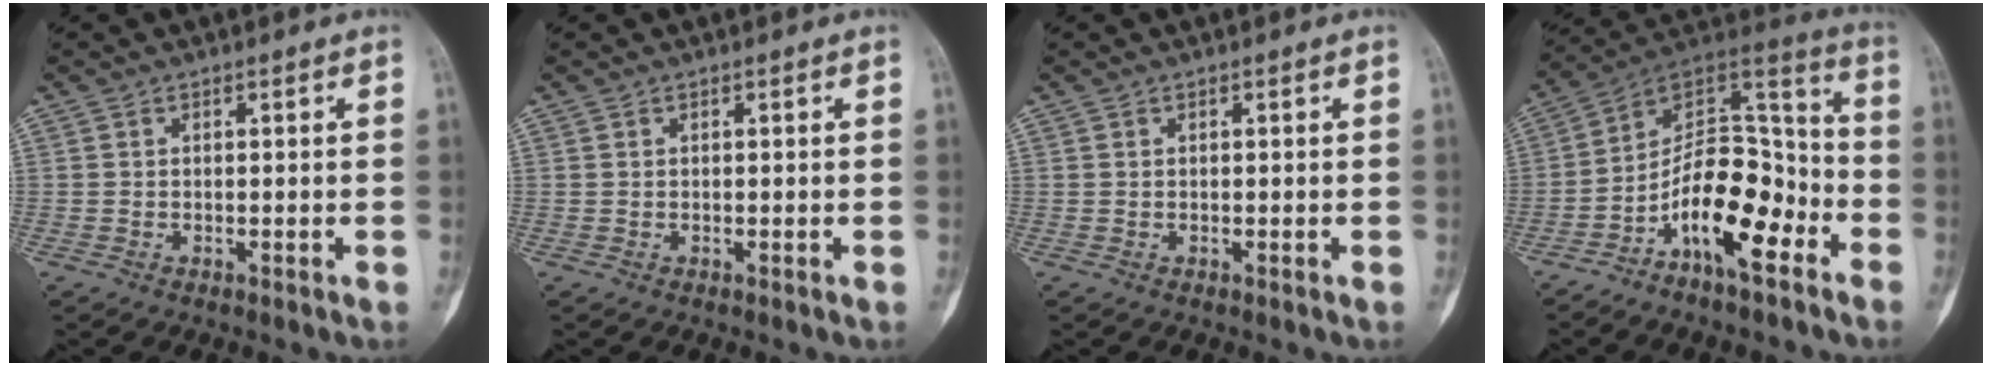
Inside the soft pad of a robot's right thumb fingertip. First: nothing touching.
{"total": 0.0}
{"total": 0.0}
{"total": 17.0, "force": [-7.9, 7.4, 13.1], "torque": [-0.194, 0.086, -0.139]}